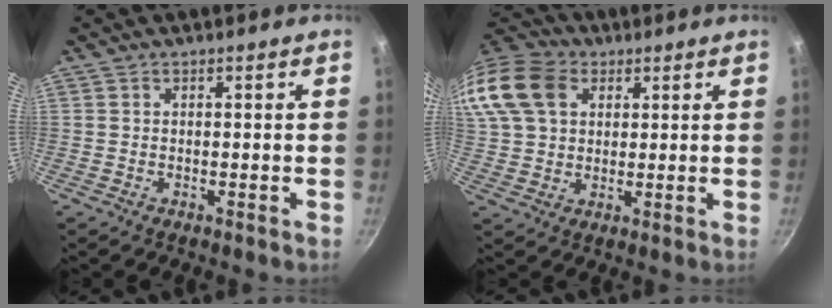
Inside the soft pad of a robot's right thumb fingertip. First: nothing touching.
{"total": 20.6, "force": [7.4, 15.3, 11.6], "torque": [-0.273, 0.034, 0.132]}